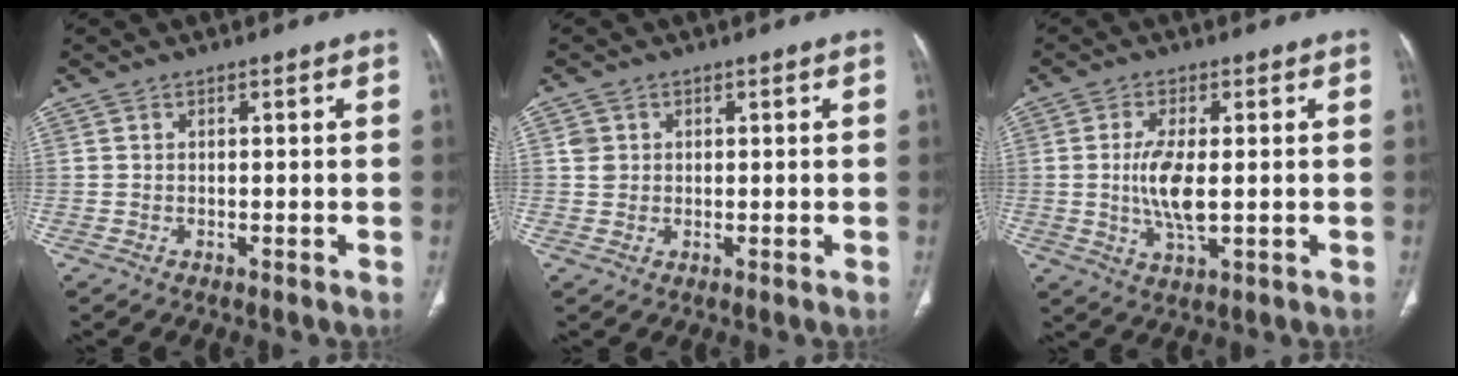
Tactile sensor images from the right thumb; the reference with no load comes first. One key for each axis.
{"total": 2.1, "fx": 0.6, "fy": 1.9, "fz": 0.5, "tx": 0.003, "ty": 0.000, "tz": 0.012}
{"total": 7.4, "fx": 0.1, "fy": 2.7, "fz": 6.9, "tx": -0.143, "ty": -0.012, "tz": 0.003}